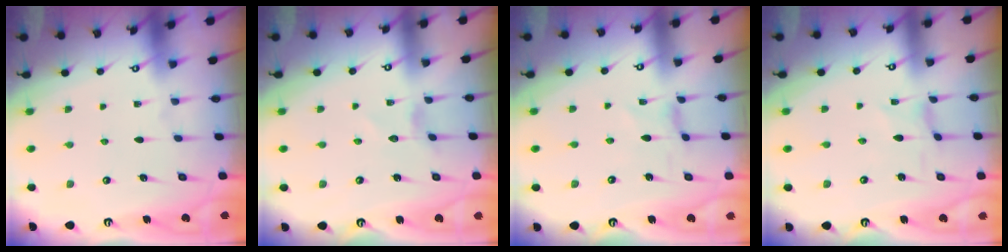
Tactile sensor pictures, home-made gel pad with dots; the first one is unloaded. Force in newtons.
{"total": 1.7, "press": 1.7, "slide": 0.2}
{"total": 0.0}
{"total": 0.0}